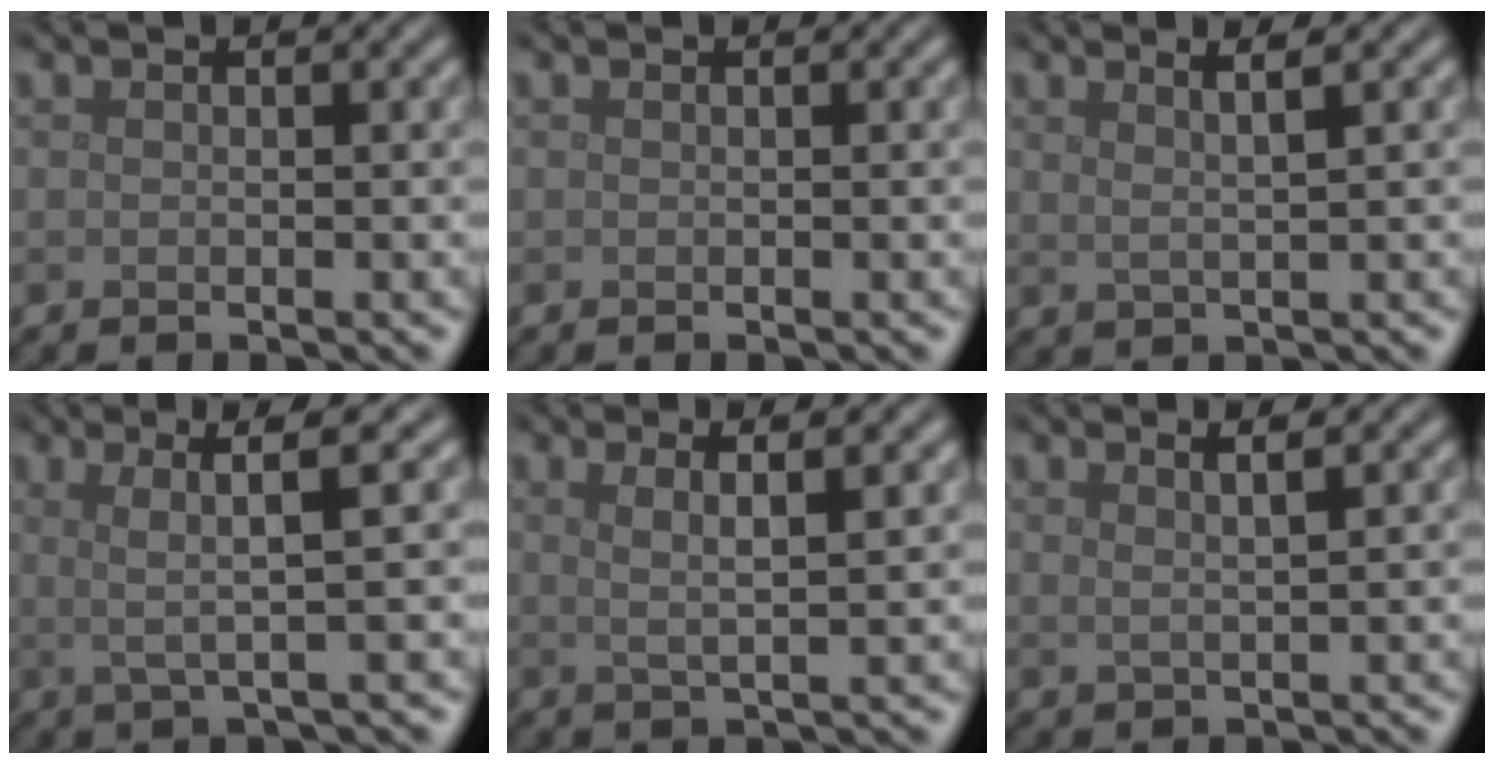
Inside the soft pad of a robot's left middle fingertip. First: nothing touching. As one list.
[{"total": 0.0}, {"total": 2.8, "force": [1.5, 0.9, 2.2], "torque": [-0.025, 0.006, 0.006]}, {"total": 4.3, "force": [1.2, 0.6, 4.1], "torque": [-0.075, 0.011, 0.022]}, {"total": 3.5, "force": [1.5, 0.8, 3.1], "torque": [-0.047, 0.006, 0.011]}, {"total": 2.5, "force": [1.4, 0.8, 1.9], "torque": [-0.020, 0.003, 0.005]}]